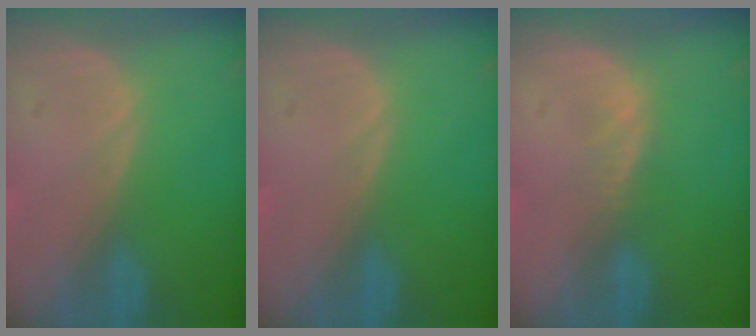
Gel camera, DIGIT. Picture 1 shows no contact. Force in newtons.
{"total": 0.0}
{"total": 1.5, "press": 1.5, "slide": 0.2}